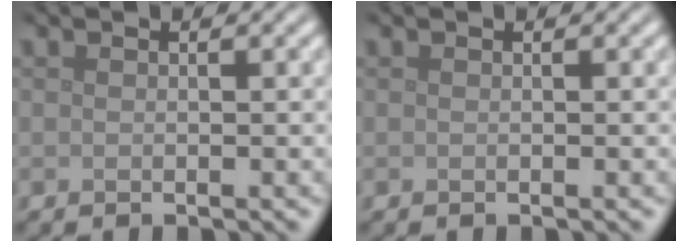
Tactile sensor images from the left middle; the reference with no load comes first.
{"total": 0.0}